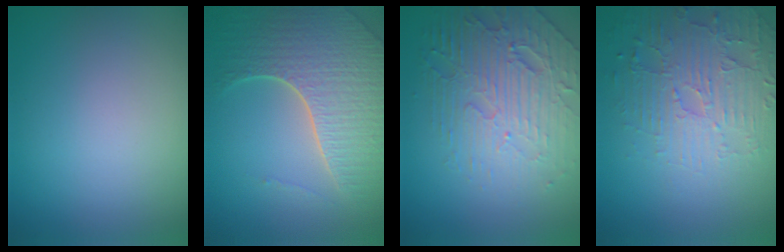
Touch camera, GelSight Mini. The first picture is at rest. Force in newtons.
{"total": 7.3, "press": 5.3, "slide": 4.9}
{"total": 6.4, "press": 4.8, "slide": 4.4}
{"total": 4.7, "press": 3.7, "slide": 2.9}